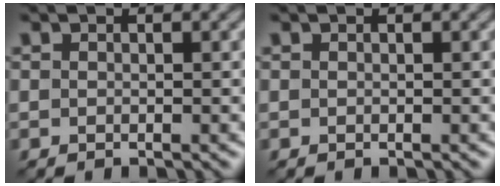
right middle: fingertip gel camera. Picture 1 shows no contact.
{"total": 0.0}